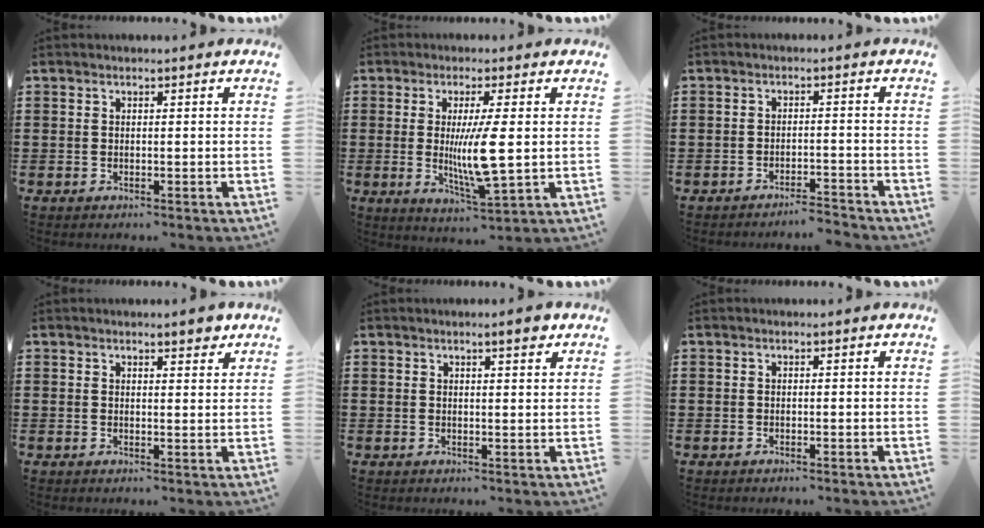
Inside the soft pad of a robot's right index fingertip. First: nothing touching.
{"total": 8.9, "force": [0.0, 1.6, 8.8], "torque": [-0.167, -0.019, -0.007]}
{"total": 2.8, "force": [-2.8, 0.1, 0.1], "torque": [-0.007, 0.002, -0.060]}
{"total": 2.9, "force": [2.3, 0.8, 1.6], "torque": [-0.017, 0.000, 0.038]}
{"total": 2.6, "force": [1.9, 0.4, 1.8], "torque": [-0.029, 0.002, 0.031]}
{"total": 0.0}